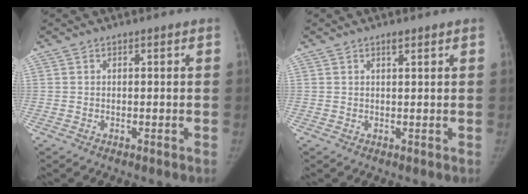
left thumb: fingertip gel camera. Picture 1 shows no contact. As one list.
[{"total": 1.2, "force": [0.8, 0.3, 0.8], "torque": [-0.012, -0.004, 0.015]}]